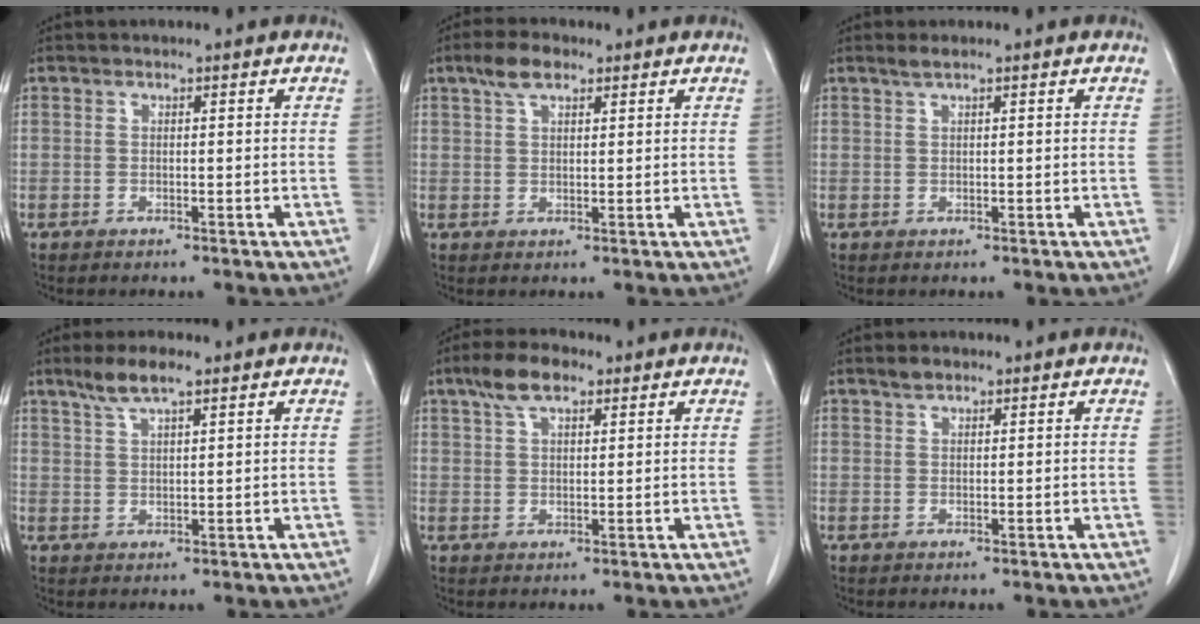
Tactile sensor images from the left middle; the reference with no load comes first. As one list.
[{"total": 4.2, "force": [2.7, 1.6, 2.7], "torque": [-0.060, 0.012, 0.053]}, {"total": 1.1, "force": [0.8, -0.1, 0.7], "torque": [-0.020, 0.005, 0.020]}, {"total": 4.6, "force": [3.3, 0.6, 3.2], "torque": [-0.070, 0.008, 0.067]}, {"total": 5.9, "force": [3.7, 2.2, 4.0], "torque": [-0.083, 0.017, 0.068]}, {"total": 1.5, "force": [1.2, 0.6, 0.6], "torque": [-0.015, 0.003, 0.022]}]